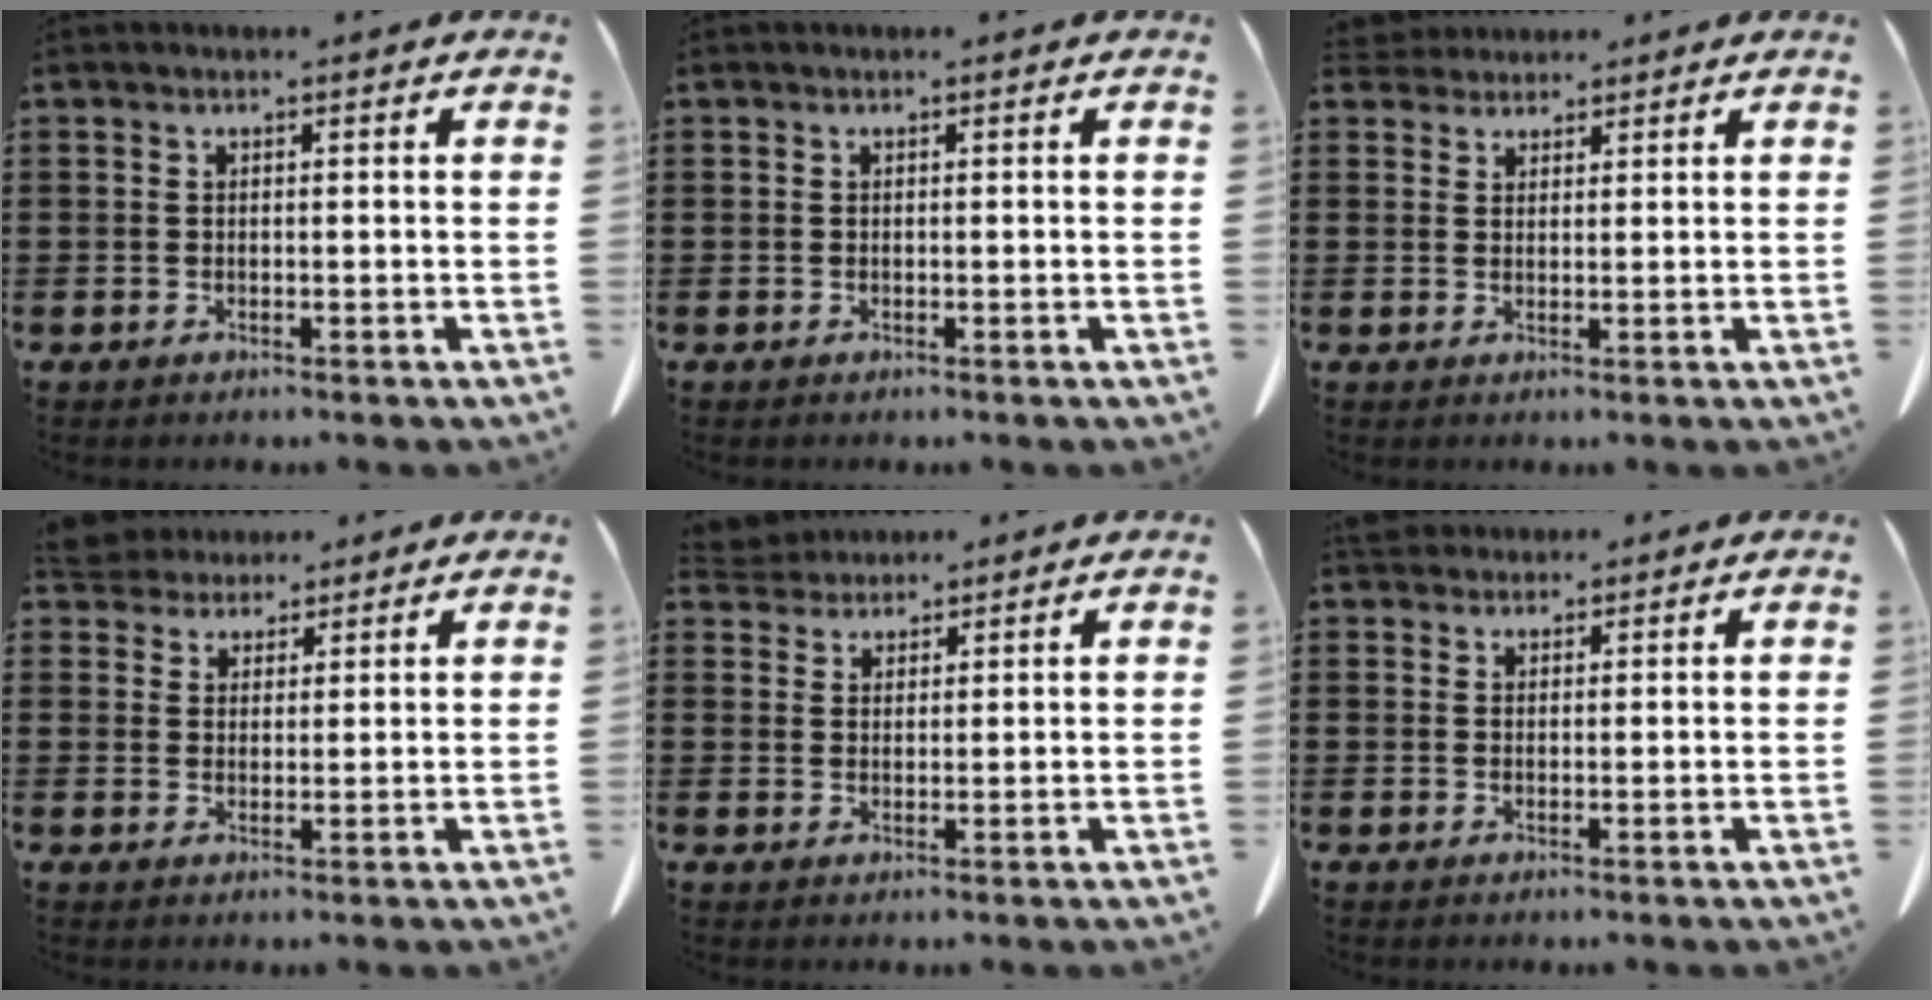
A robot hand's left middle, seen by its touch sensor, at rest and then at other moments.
{"total": 0.0}
{"total": 2.4, "force": [2.3, 0.8, 0.0], "torque": [-0.010, -0.001, 0.045]}
{"total": 4.2, "force": [3.9, 1.4, 0.1], "torque": [-0.020, -0.010, 0.075]}
{"total": 3.7, "force": [3.5, 1.0, 0.3], "torque": [-0.020, -0.009, 0.068]}
{"total": 3.0, "force": [2.7, 1.1, 0.8], "torque": [-0.024, -0.001, 0.054]}